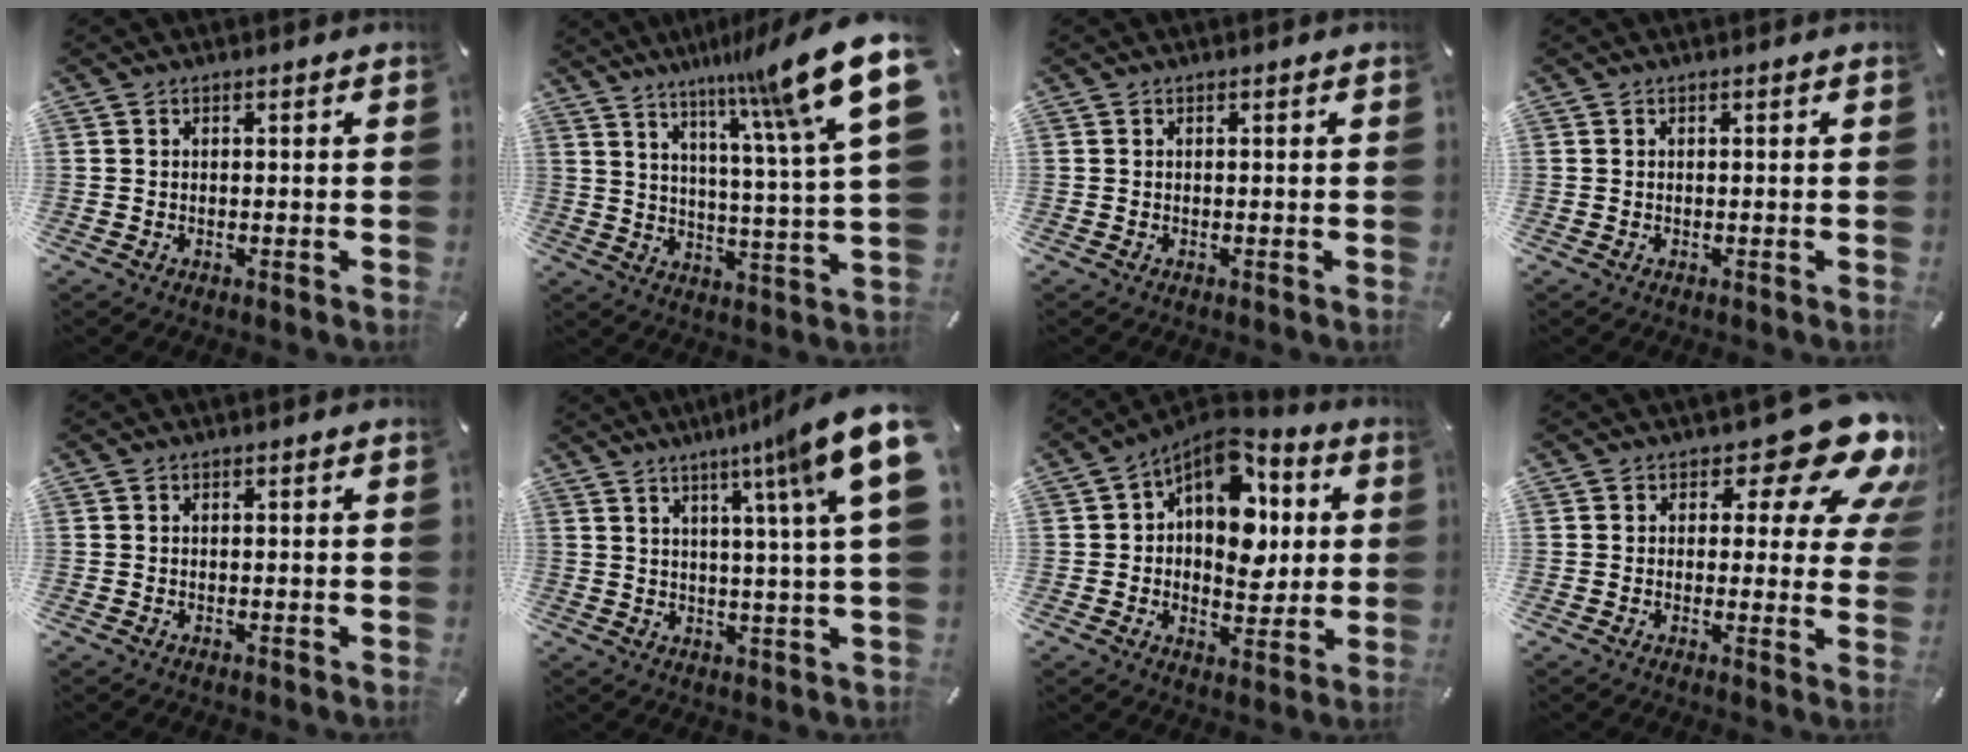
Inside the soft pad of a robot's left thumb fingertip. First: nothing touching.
{"total": 19.0, "force": [11.9, 1.9, 14.6], "torque": [-0.231, -0.073, 0.178]}
{"total": 0.0}
{"total": 0.0}
{"total": 0.0}
{"total": 14.6, "force": [7.1, 0.5, 12.8], "torque": [-0.202, -0.040, 0.104]}
{"total": 14.4, "force": [4.8, 9.9, 9.3], "torque": [-0.126, -0.039, 0.090]}
{"total": 15.5, "force": [8.5, 6.8, 10.9], "torque": [-0.139, -0.057, 0.140]}